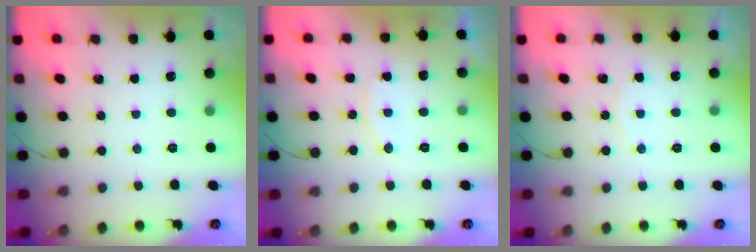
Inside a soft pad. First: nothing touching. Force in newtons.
{"total": 7.4, "press": 7.4, "slide": 0.3}
{"total": 3.0, "press": 3.0, "slide": 0.4}